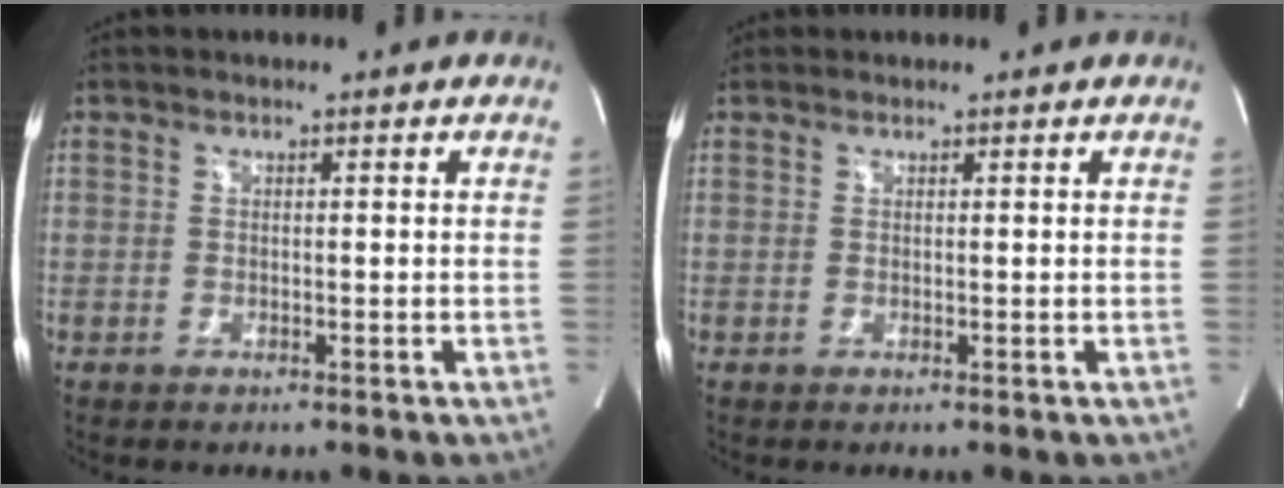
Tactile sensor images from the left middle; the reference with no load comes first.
{"total": 0.5, "force": [0.4, 0.3, -0.1], "torque": [-0.003, 0.007, 0.009]}